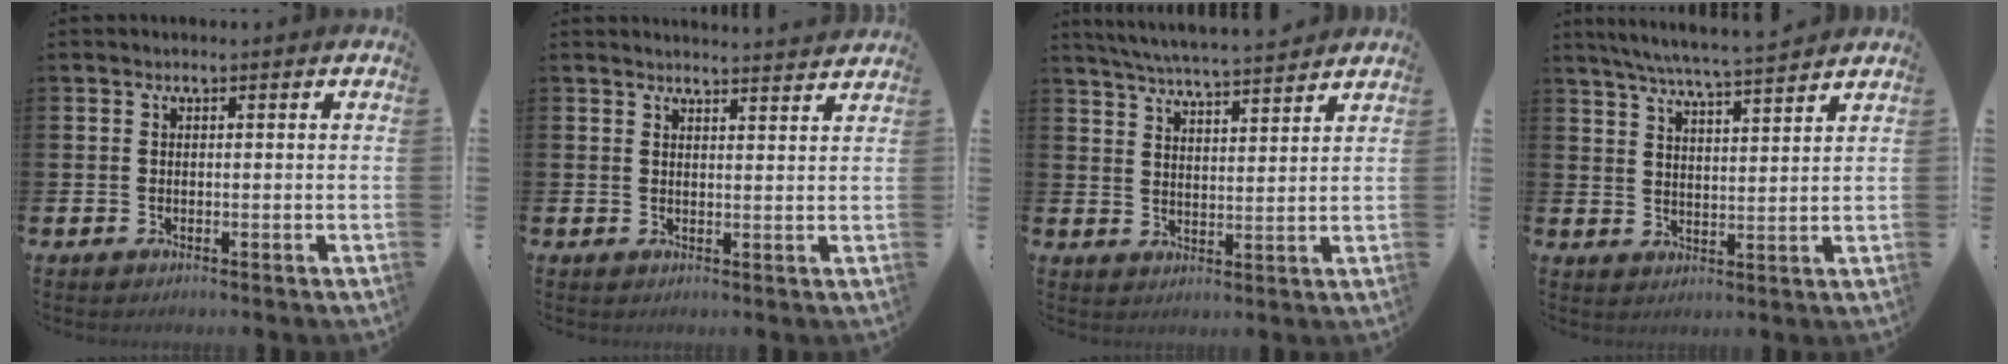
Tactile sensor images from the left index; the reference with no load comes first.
{"total": 2.9, "force": [2.8, -0.3, -0.2], "torque": [0.008, -0.022, 0.050]}
{"total": 5.6, "force": [5.5, -0.2, 1.1], "torque": [-0.040, -0.033, 0.097]}
{"total": 6.2, "force": [5.9, -0.3, 1.9], "torque": [-0.046, -0.037, 0.101]}